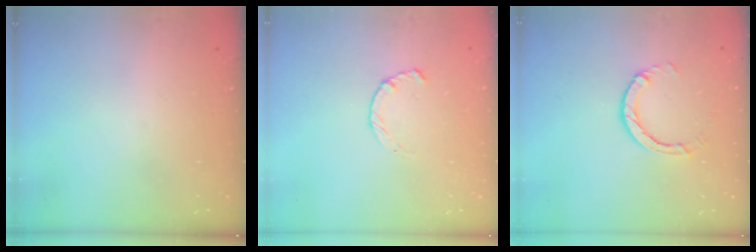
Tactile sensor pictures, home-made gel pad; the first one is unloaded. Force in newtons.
{"total": 2.2, "press": 2.2, "slide": 0.4}
{"total": 2.9, "press": 2.9, "slide": 0.5}